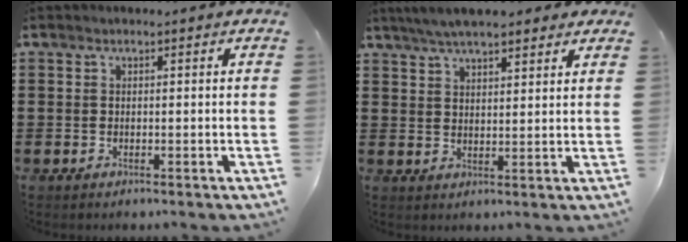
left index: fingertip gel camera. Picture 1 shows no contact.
{"total": 5.3, "force": [4.6, 1.0, 2.5], "torque": [-0.059, -0.003, 0.084]}